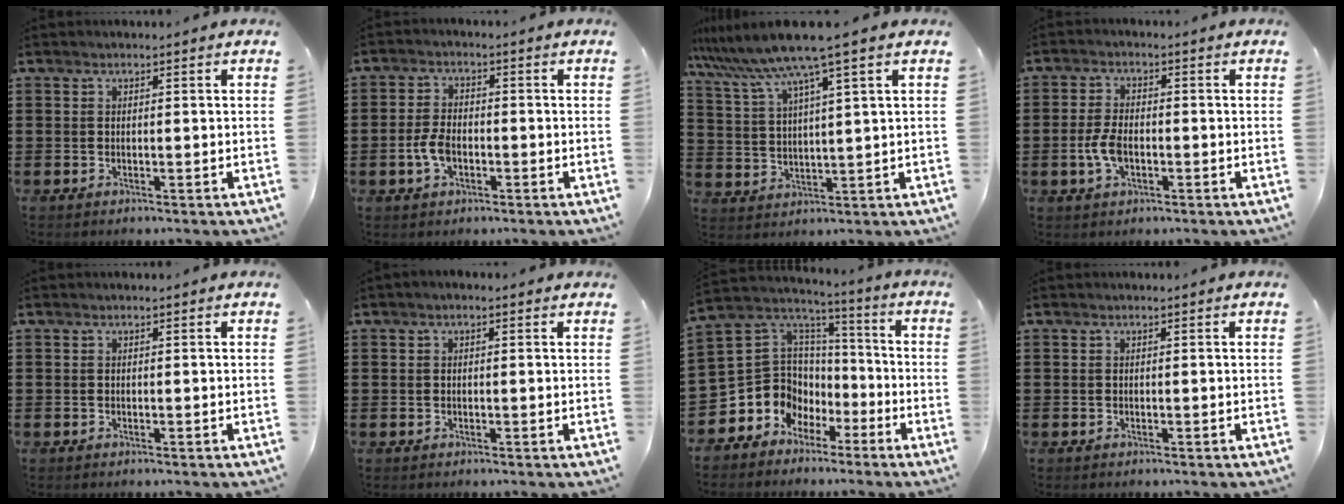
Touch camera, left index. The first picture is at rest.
{"total": 4.3, "force": [-1.2, 2.4, 3.4], "torque": [-0.089, -0.005, -0.028]}
{"total": 8.3, "force": [6.1, -0.6, 5.5], "torque": [-0.133, -0.036, 0.100]}
{"total": 4.8, "force": [-1.0, 2.5, 4.0], "torque": [-0.097, -0.005, -0.024]}
{"total": 0.0}
{"total": 0.6, "force": [0.0, 0.3, 0.6], "torque": [-0.010, 0.003, 0.000]}
{"total": 8.9, "force": [-3.1, 8.2, 1.3], "torque": [-0.073, -0.011, -0.056]}
{"total": 0.0}